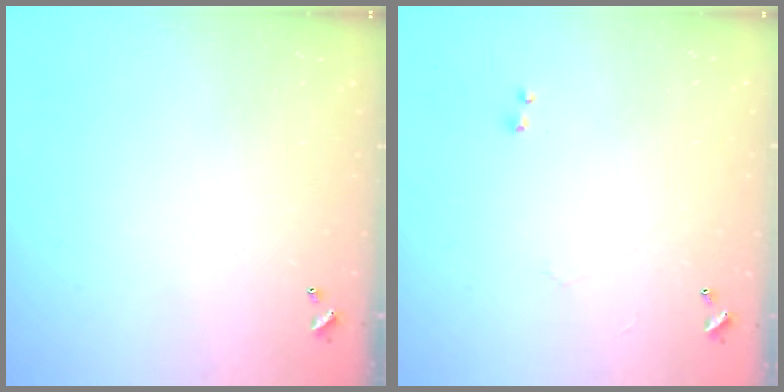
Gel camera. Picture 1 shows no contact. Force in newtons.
{"total": 1.0, "press": 0.5, "slide": 0.8}